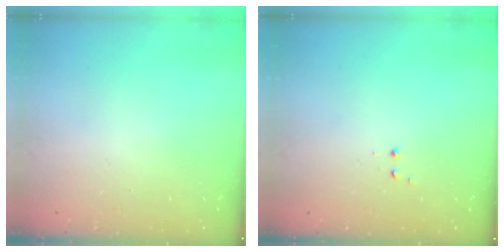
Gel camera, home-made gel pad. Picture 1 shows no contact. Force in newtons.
{"total": 1.2, "press": 1.1, "slide": 0.5}